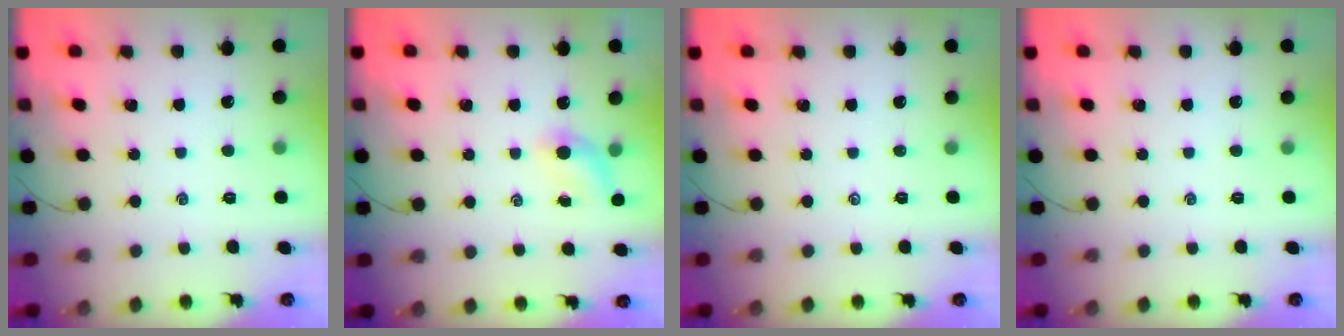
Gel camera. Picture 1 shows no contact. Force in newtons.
{"total": 4.7, "press": 4.5, "slide": 1.2}
{"total": 0.0}
{"total": 0.0}